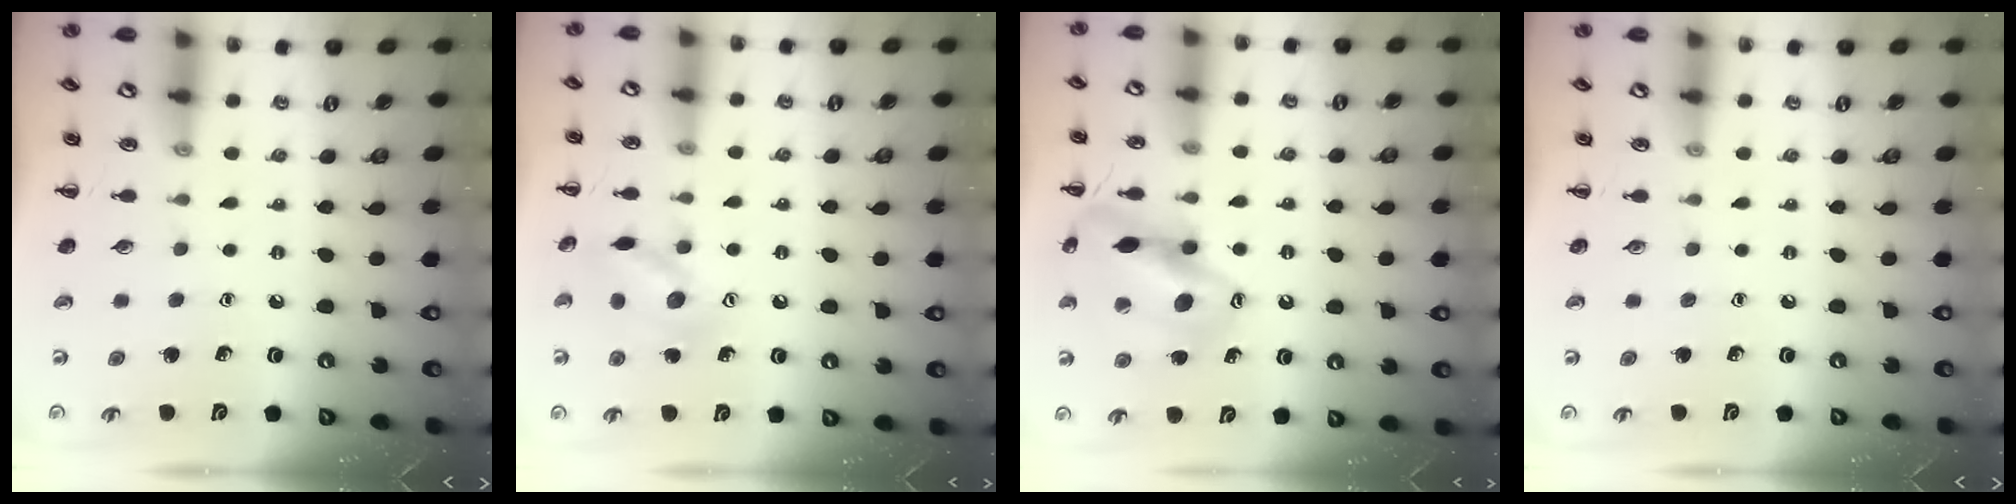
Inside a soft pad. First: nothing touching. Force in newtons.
{"total": 11.3, "press": 11.3, "slide": 0.5}
{"total": 16.2, "press": 16.0, "slide": 2.5}
{"total": 0.0}